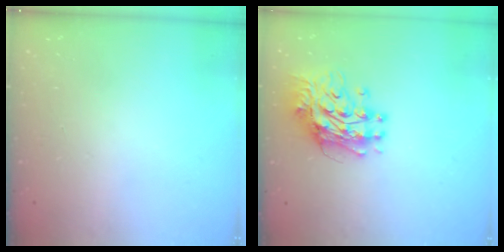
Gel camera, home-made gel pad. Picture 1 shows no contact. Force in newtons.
{"total": 12.2, "press": 12.2, "slide": 1.0}